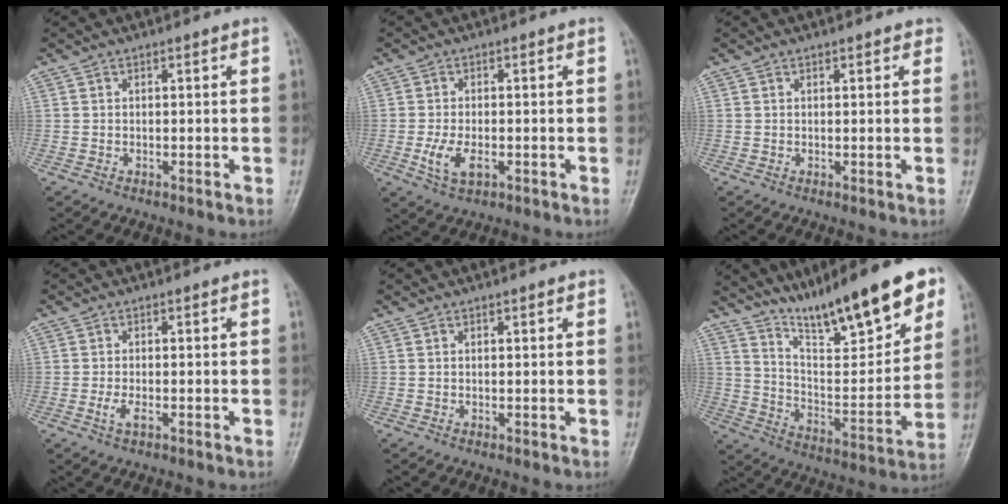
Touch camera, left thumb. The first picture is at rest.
{"total": 5.0, "force": [-1.5, 2.5, 4.0], "torque": [-0.084, 0.001, -0.024]}
{"total": 1.2, "force": [0.8, 0.5, 0.8], "torque": [-0.006, -0.001, 0.006]}
{"total": 2.2, "force": [-0.7, 0.8, 2.0], "torque": [-0.045, 0.003, -0.011]}
{"total": 0.7, "force": [0.4, 0.2, 0.5], "torque": [-0.007, 0.000, 0.004]}
{"total": 21.1, "force": [14.6, 4.6, 14.6], "torque": [-0.193, -0.061, 0.245]}